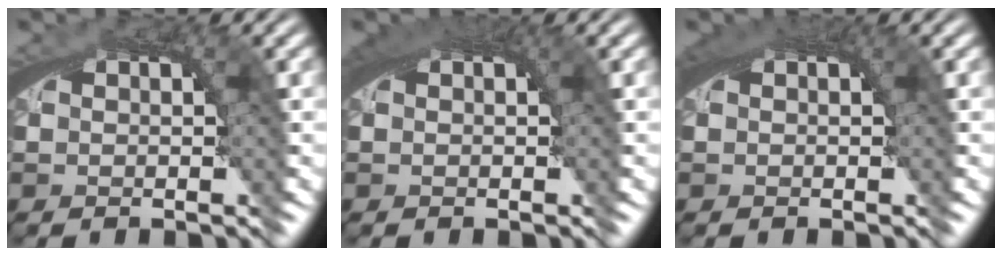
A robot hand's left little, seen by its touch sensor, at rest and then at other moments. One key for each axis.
{"total": 1.9, "fx": 0.7, "fy": 0.5, "fz": 1.7, "tx": -0.025, "ty": 0.006, "tz": 0.010}
{"total": 1.5, "fx": 0.5, "fy": 0.3, "fz": 1.4, "tx": -0.022, "ty": 0.004, "tz": 0.008}